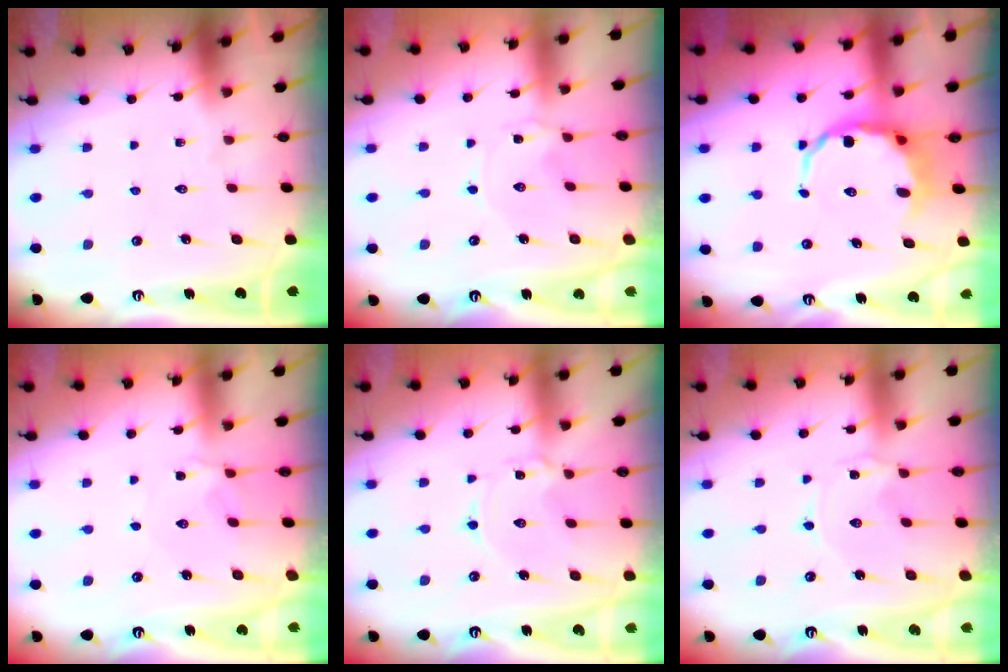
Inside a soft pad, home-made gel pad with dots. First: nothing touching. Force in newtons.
{"total": 1.2, "press": 1.2, "slide": 0.3}
{"total": 9.0, "press": 8.6, "slide": 2.5}
{"total": 3.3, "press": 3.3, "slide": 0.5}
{"total": 1.5, "press": 1.5, "slide": 0.2}
{"total": 0.0}